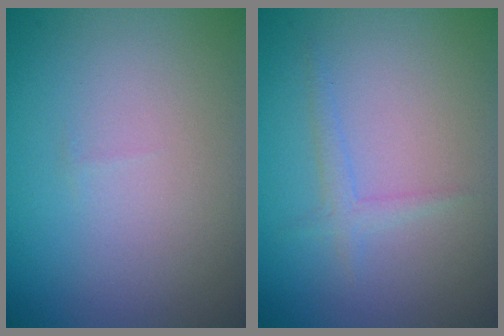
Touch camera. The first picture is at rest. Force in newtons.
{"total": 1.2, "press": 1.2, "slide": 0.1}